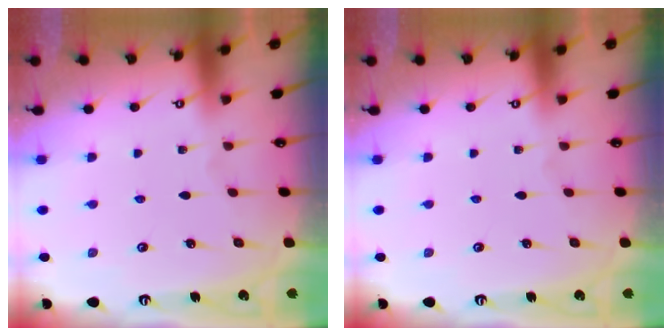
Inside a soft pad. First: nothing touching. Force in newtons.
{"total": 0.0}